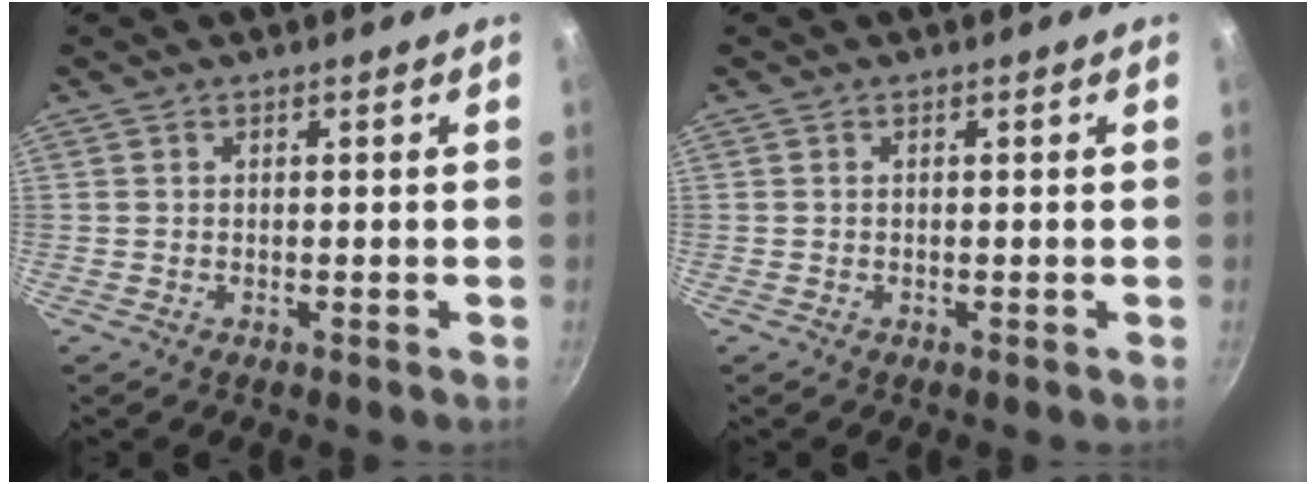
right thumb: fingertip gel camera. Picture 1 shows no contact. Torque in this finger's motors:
{"motor_torque": [-0.84, 0.03, -0.53, 0.41, 0.02]}